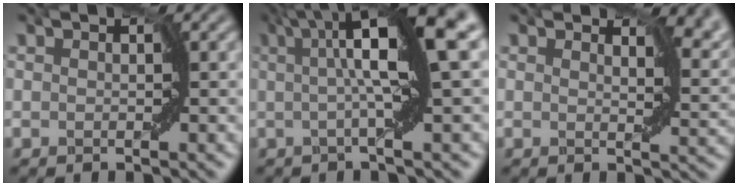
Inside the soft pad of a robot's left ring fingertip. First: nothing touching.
{"total": 9.5, "force": [2.3, 1.2, 9.2], "torque": [-0.124, 0.019, 0.028]}
{"total": 4.9, "force": [2.5, 2.5, 3.5], "torque": [-0.049, -0.003, 0.036]}